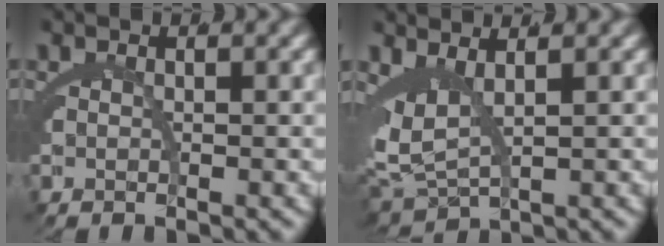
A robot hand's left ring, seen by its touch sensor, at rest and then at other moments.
{"total": 6.1, "force": [0.8, 4.8, 3.7], "torque": [-0.104, -0.022, 0.023]}